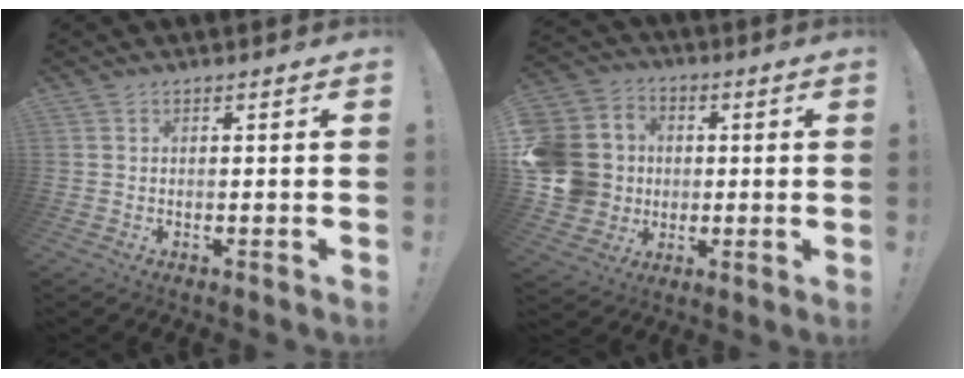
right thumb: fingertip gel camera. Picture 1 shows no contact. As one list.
[{"total": 15.2, "force": [-0.4, 14.0, 6.1], "torque": [-0.109, 0.016, 0.009]}]